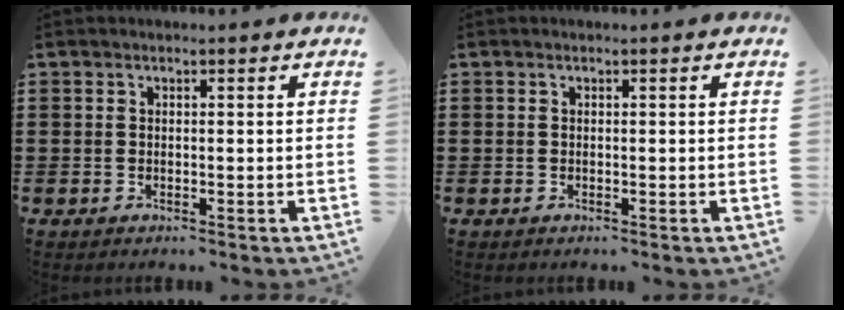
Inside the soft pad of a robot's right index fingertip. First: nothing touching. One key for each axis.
{"total": 0.0}